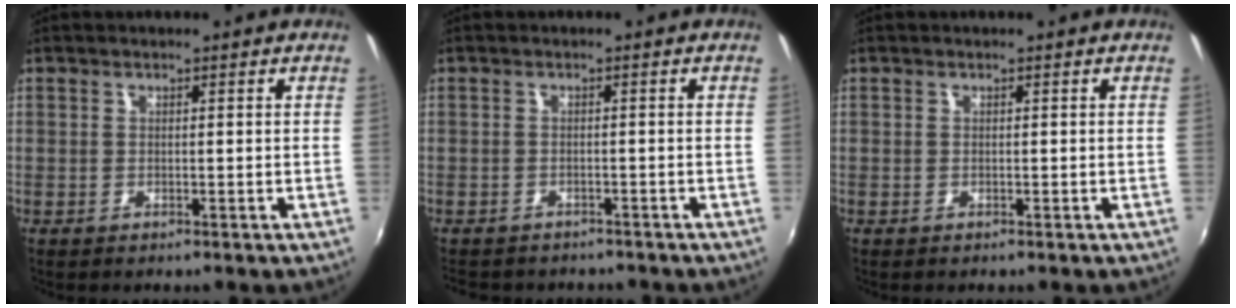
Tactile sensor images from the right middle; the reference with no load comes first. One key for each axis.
{"total": 5.7, "fx": -5.0, "fy": 2.1, "fz": 1.8, "tx": -0.046, "ty": -0.018, "tz": -0.070}
{"total": 0.0}